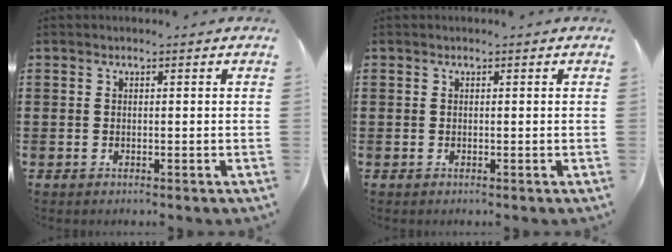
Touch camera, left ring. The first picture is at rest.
{"total": 0.0}